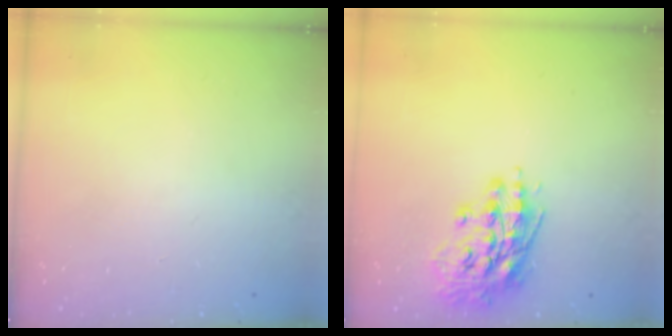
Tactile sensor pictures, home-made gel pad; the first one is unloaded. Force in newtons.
{"total": 14.8, "press": 14.6, "slide": 2.5}